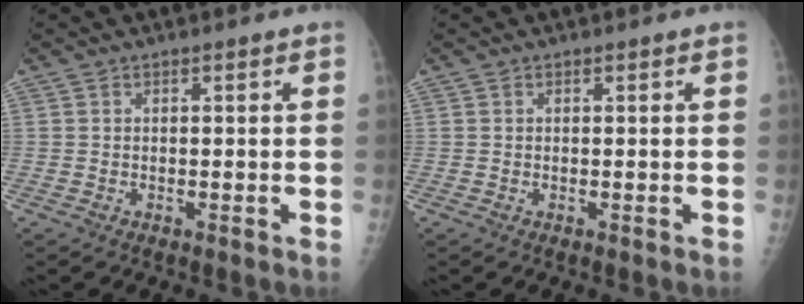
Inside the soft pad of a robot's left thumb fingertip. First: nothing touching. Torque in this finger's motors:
{"motor_torque": [0.00, 0.00, -0.01, -0.01, 0.00]}